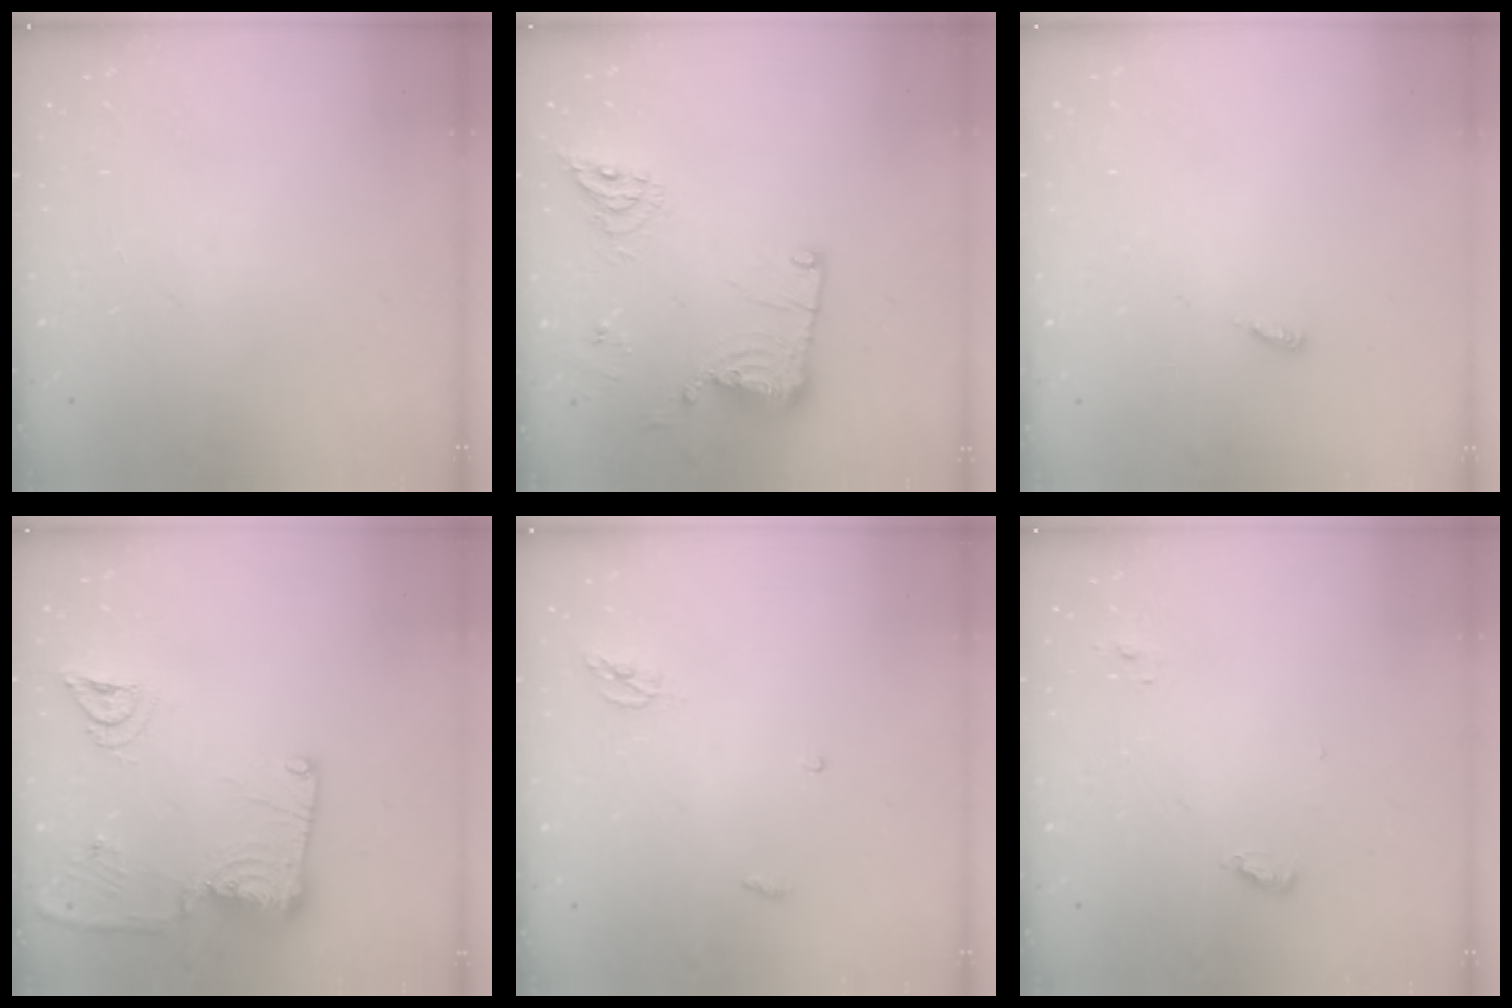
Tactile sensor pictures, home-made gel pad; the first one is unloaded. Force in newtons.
{"total": 14.5, "press": 14.5, "slide": 0.4}
{"total": 2.9, "press": 2.9, "slide": 0.2}
{"total": 16.4, "press": 16.3, "slide": 2.0}
{"total": 3.6, "press": 3.6, "slide": 0.3}
{"total": 5.9, "press": 5.9, "slide": 0.3}